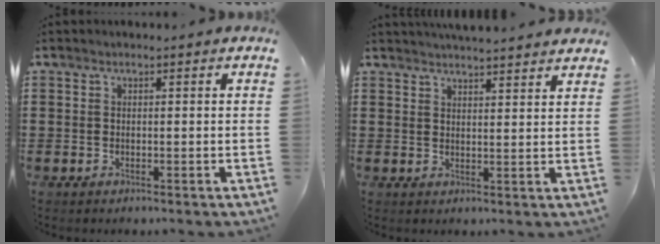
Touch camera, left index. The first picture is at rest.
{"total": 3.3, "force": [3.3, -0.2, 0.3], "torque": [-0.016, -0.012, 0.061]}